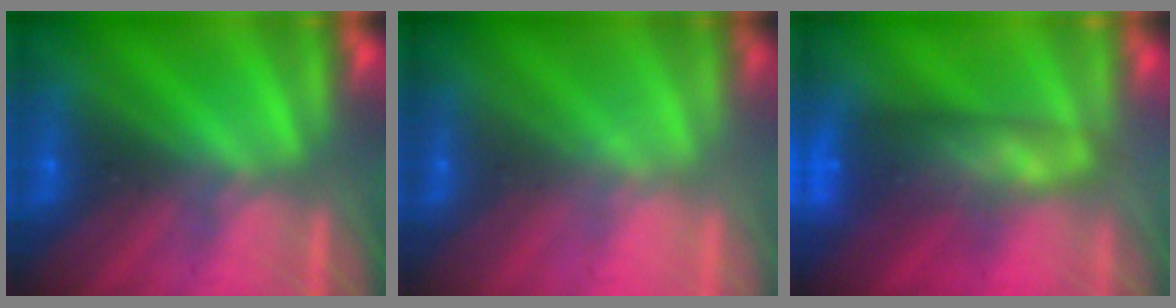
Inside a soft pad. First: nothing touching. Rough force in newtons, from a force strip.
{"total": 2.2}
{"total": 7.3}